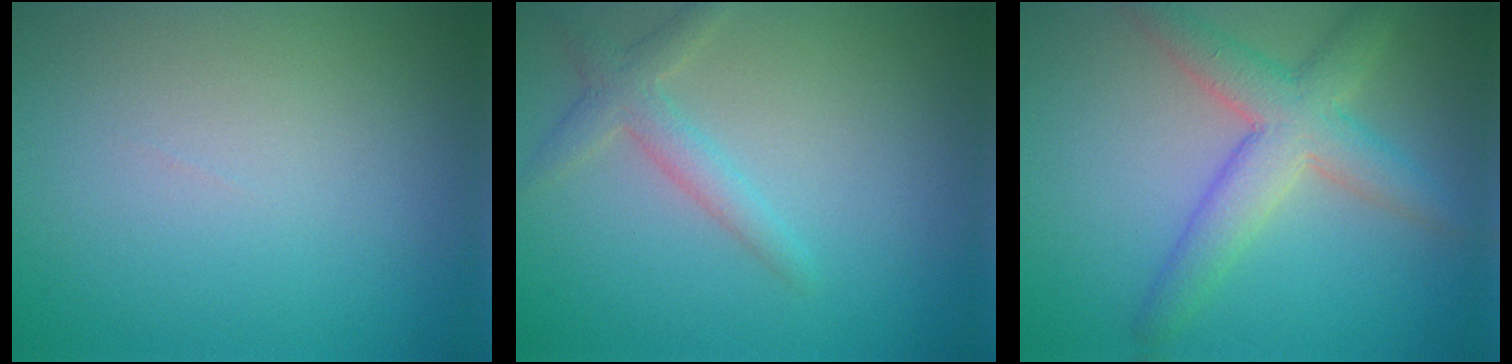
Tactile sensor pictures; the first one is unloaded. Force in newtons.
{"total": 2.3, "press": 2.3, "slide": 0.1}
{"total": 5.1, "press": 5.1, "slide": 0.1}